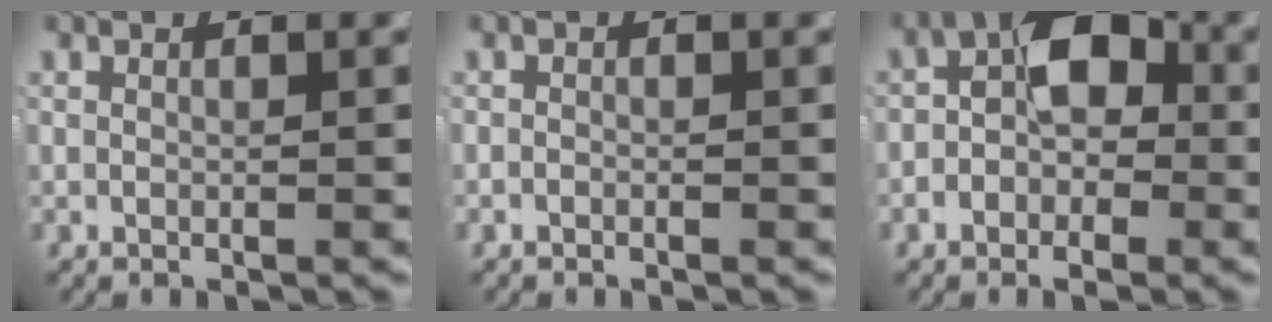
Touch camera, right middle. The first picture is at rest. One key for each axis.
{"total": 0.0}
{"total": 5.3, "fx": -0.7, "fy": 3.5, "fz": 4.0, "tx": -0.060, "ty": 0.003, "tz": -0.018}